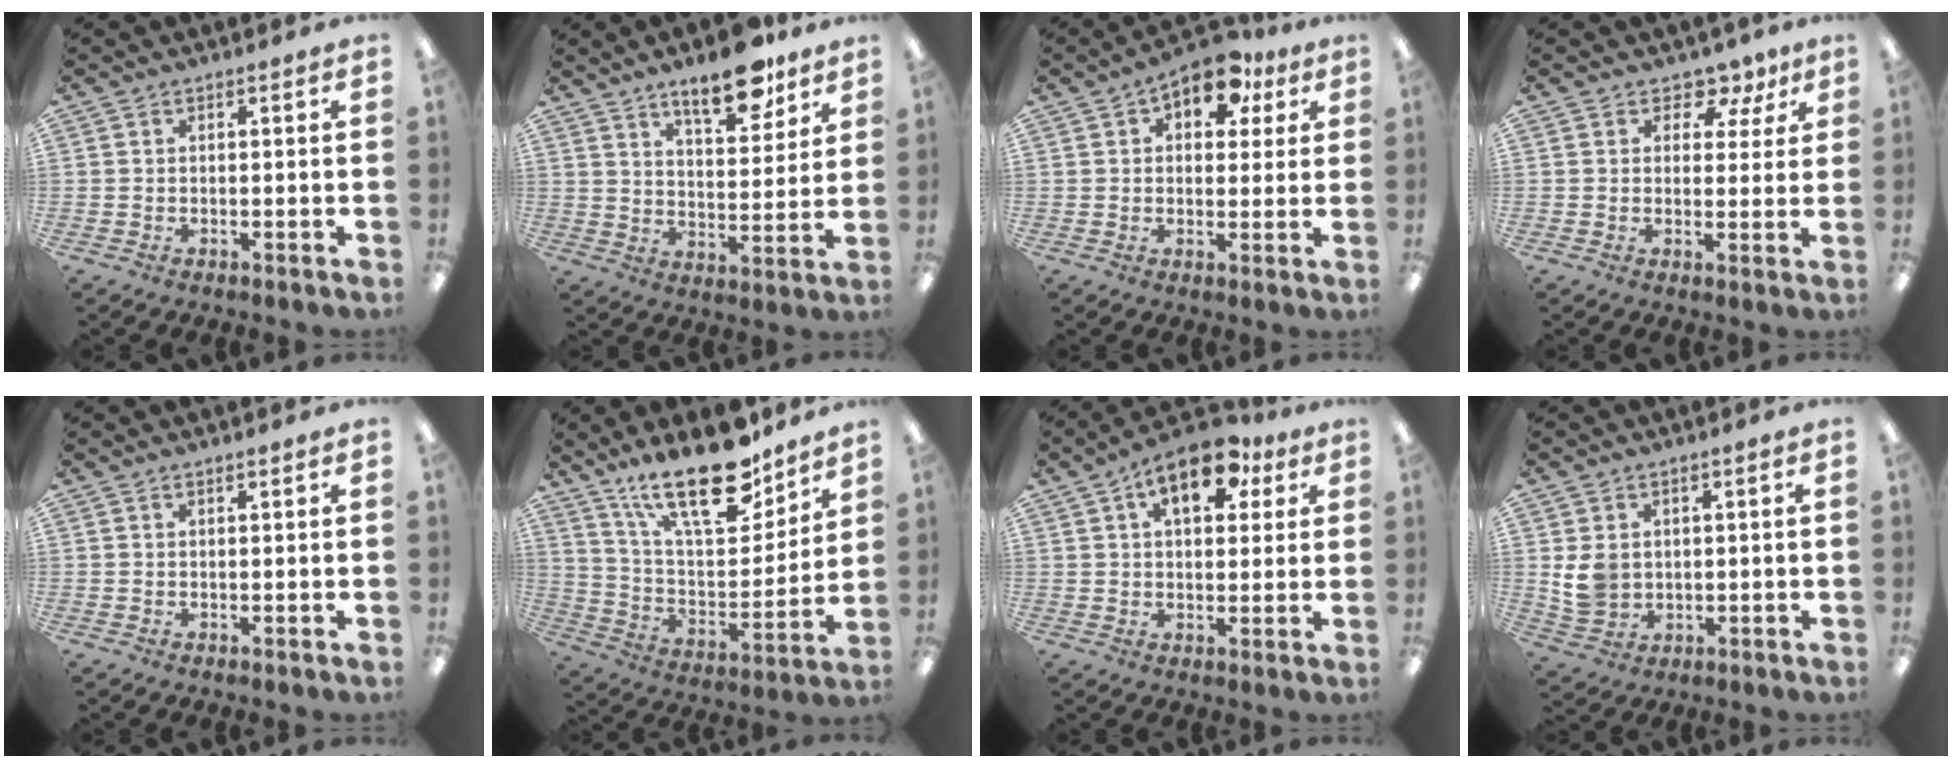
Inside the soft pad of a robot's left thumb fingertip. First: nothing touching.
{"total": 12.8, "force": [9.6, 4.5, 7.3], "torque": [-0.092, -0.055, 0.161]}
{"total": 10.2, "force": [5.9, 5.6, 6.2], "torque": [-0.078, -0.023, 0.099]}
{"total": 5.6, "force": [3.7, 3.6, 2.1], "torque": [-0.018, -0.023, 0.062]}
{"total": 0.6, "force": [0.6, 0.0, 0.3], "torque": [-0.007, 0.000, 0.010]}
{"total": 22.8, "force": [16.2, 8.4, 13.6], "torque": [-0.222, -0.100, 0.280]}
{"total": 12.0, "force": [6.3, 6.2, 8.2], "torque": [-0.114, -0.016, 0.106]}
{"total": 5.6, "force": [1.3, 4.7, 2.8], "torque": [-0.056, 0.004, 0.029]}